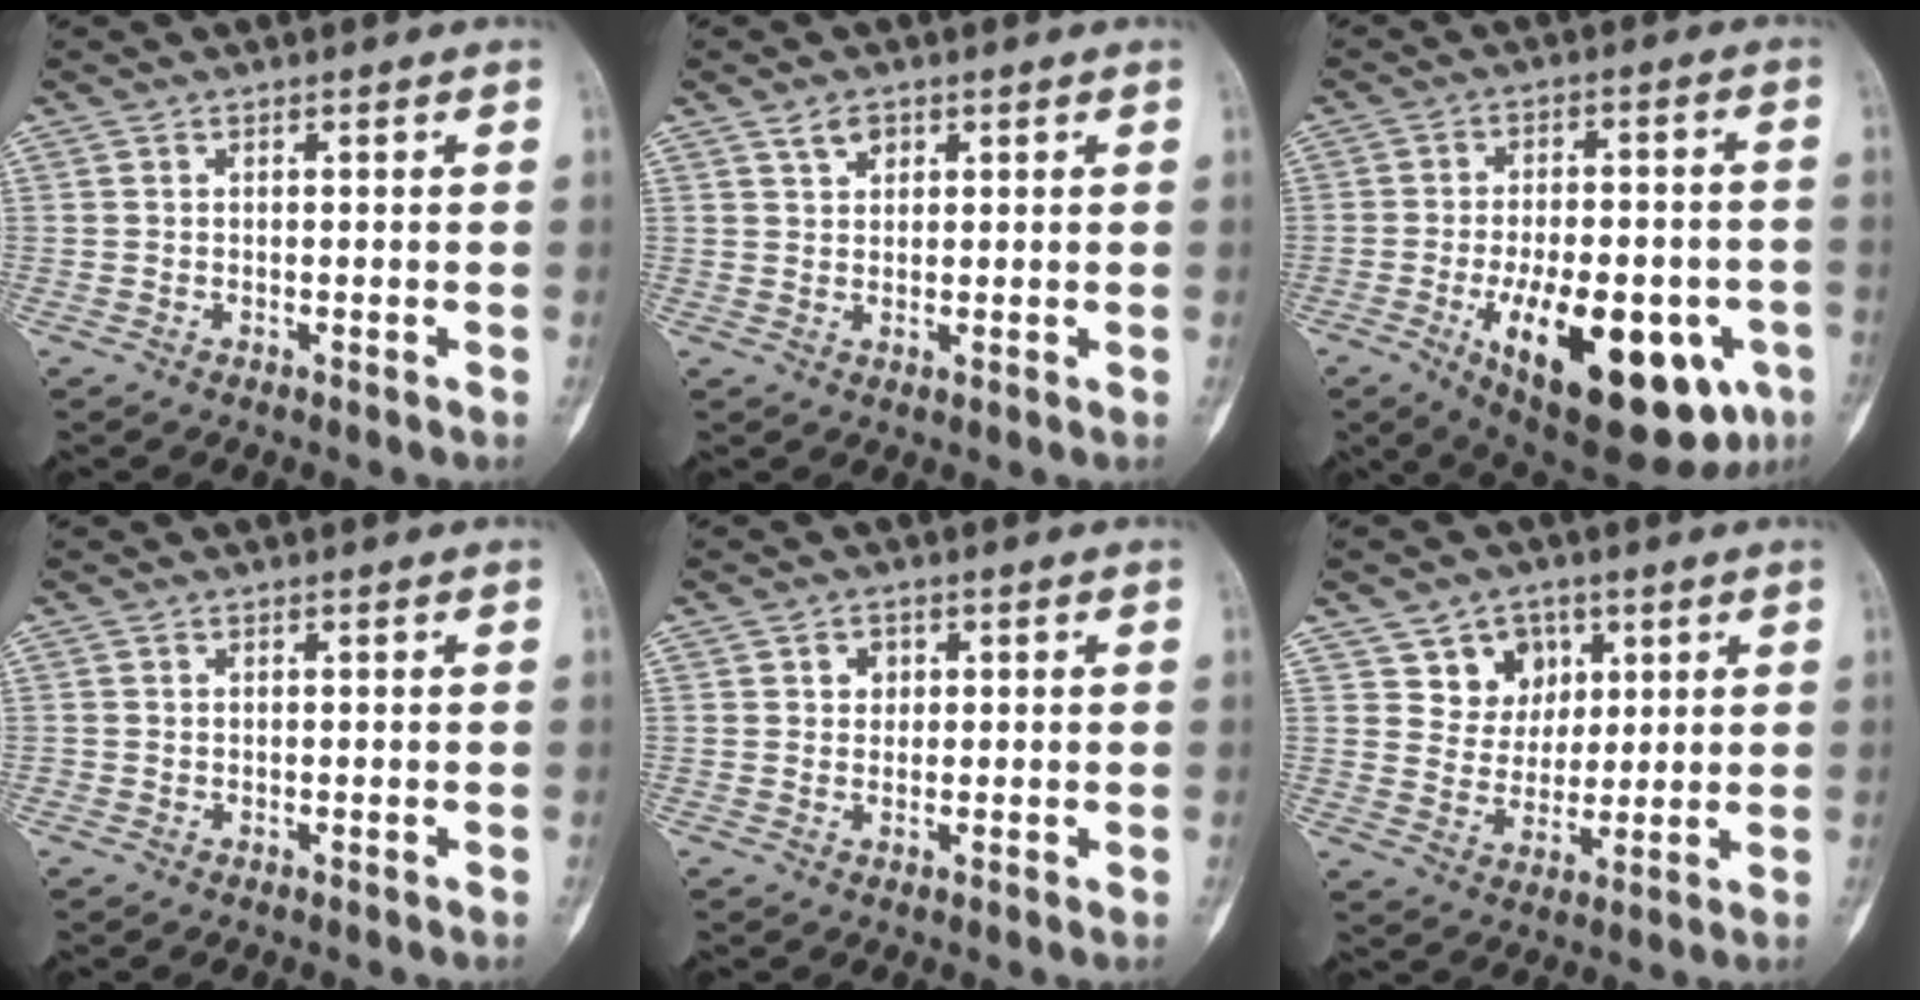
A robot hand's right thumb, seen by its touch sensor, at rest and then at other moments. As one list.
[{"total": 2.8, "force": [1.6, 1.8, 1.4], "torque": [-0.016, -0.007, 0.030]}, {"total": 24.3, "force": [-8.9, 10.4, 20.1], "torque": [-0.253, 0.004, -0.109]}, {"total": 0.0}, {"total": 2.4, "force": [0.7, 2.0, 1.1], "torque": [-0.003, -0.001, 0.008]}, {"total": 8.1, "force": [4.0, 6.8, 2.0], "torque": [0.007, -0.019, 0.072]}]